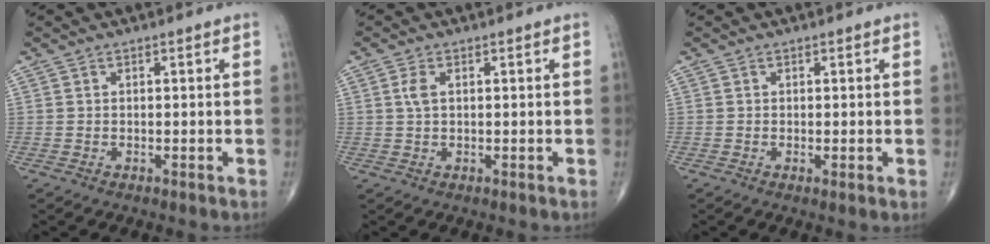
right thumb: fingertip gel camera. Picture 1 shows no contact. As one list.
[{"total": 2.2, "force": [0.5, 1.1, 1.9], "torque": [-0.047, 0.006, 0.011]}, {"total": 1.3, "force": [-0.1, 0.1, 1.3], "torque": [-0.022, -0.004, -0.002]}]